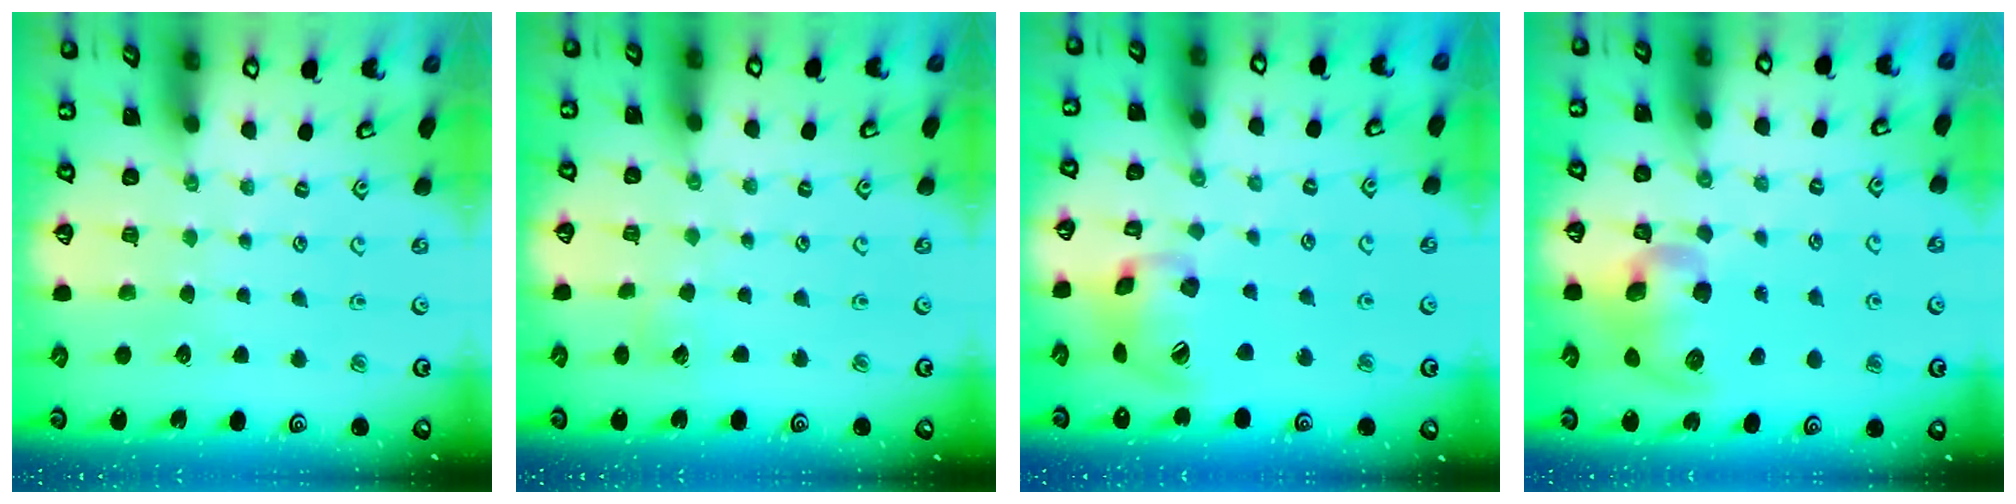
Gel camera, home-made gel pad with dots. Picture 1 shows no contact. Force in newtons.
{"total": 2.3, "press": 2.3, "slide": 0.1}
{"total": 16.3, "press": 16.1, "slide": 2.5}
{"total": 11.6, "press": 11.5, "slide": 1.9}